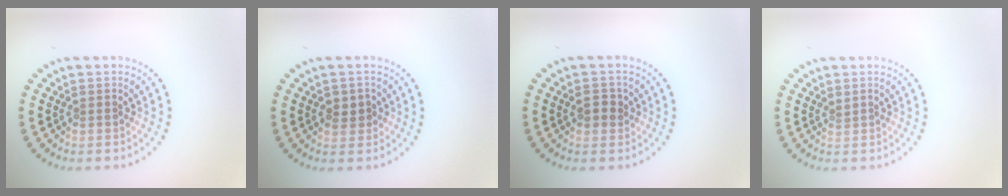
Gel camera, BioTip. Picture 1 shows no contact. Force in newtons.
{"total": 1.8, "press": 1.7, "slide": 0.4}
{"total": 1.9, "press": 1.8, "slide": 0.4}
{"total": 0.5, "press": 0.1, "slide": 0.5}